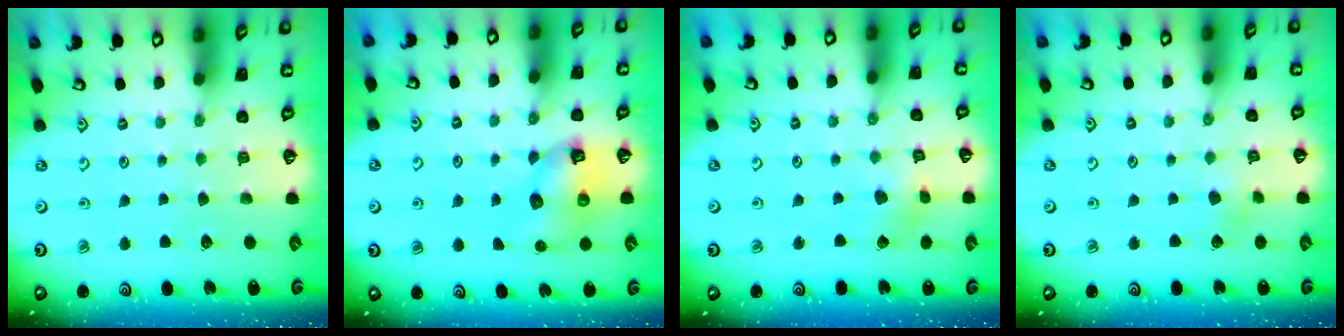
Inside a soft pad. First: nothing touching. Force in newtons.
{"total": 8.6, "press": 8.6, "slide": 0.7}
{"total": 3.5, "press": 3.5, "slide": 0.5}
{"total": 3.0, "press": 2.9, "slide": 0.7}